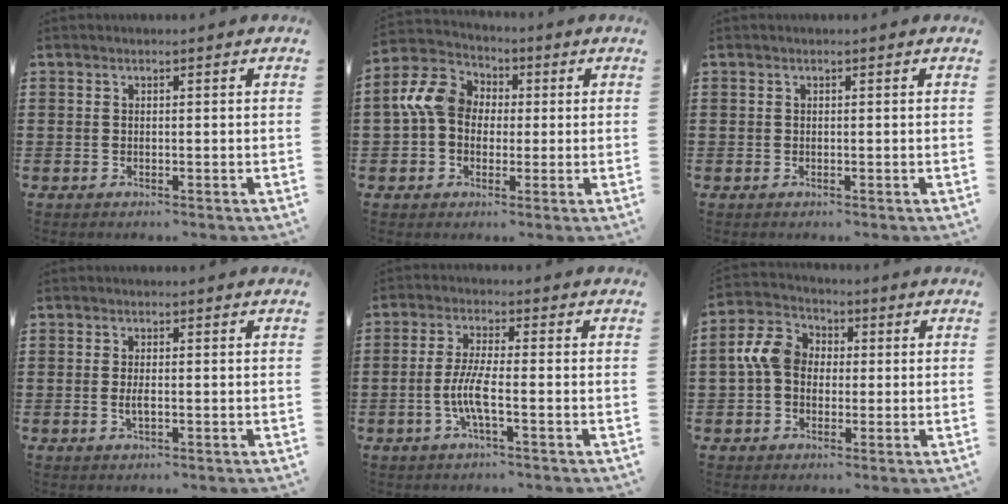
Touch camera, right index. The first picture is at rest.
{"total": 8.2, "force": [0.5, 6.6, 4.9], "torque": [-0.138, 0.011, 0.003]}
{"total": 0.0}
{"total": 1.7, "force": [-0.3, 0.6, 1.5], "torque": [-0.036, -0.003, -0.007]}
{"total": 5.6, "force": [-1.8, 0.8, 5.3], "torque": [-0.119, -0.012, -0.041]}
{"total": 6.8, "force": [0.1, 5.3, 4.3], "torque": [-0.122, 0.003, -0.006]}